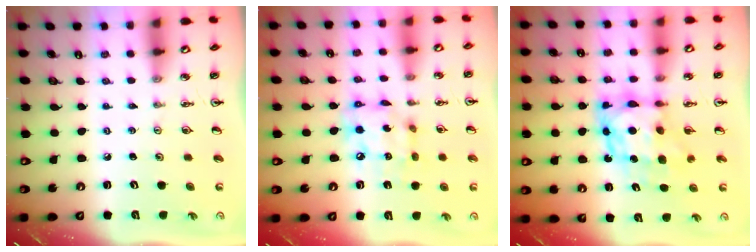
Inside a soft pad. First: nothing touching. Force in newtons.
{"total": 12.1, "press": 12.1, "slide": 1.1}
{"total": 9.6, "press": 9.5, "slide": 1.2}